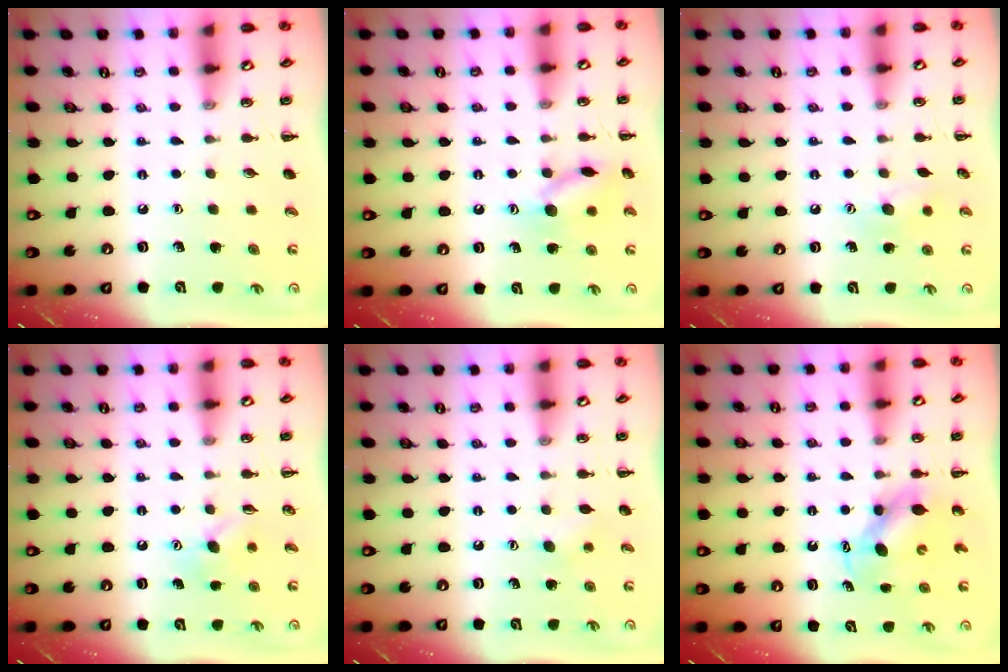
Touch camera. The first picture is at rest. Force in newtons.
{"total": 10.9, "press": 10.8, "slide": 0.7}
{"total": 8.5, "press": 8.4, "slide": 1.1}
{"total": 4.8, "press": 4.7, "slide": 1.1}
{"total": 3.0, "press": 2.9, "slide": 0.8}
{"total": 6.4, "press": 6.4, "slide": 0.8}